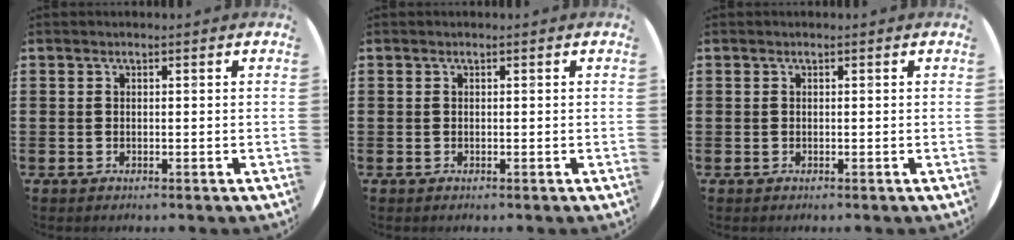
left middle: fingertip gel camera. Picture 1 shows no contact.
{"total": 0.0}
{"total": 0.0}